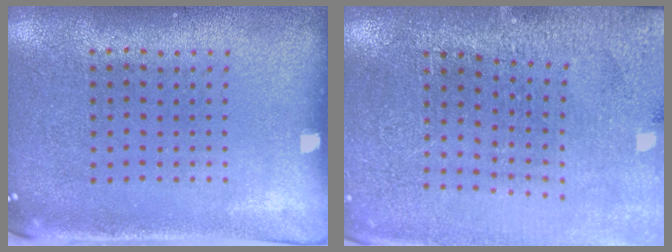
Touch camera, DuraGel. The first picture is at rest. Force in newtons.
{"total": 3.0, "press": 3.0, "slide": 0.4}